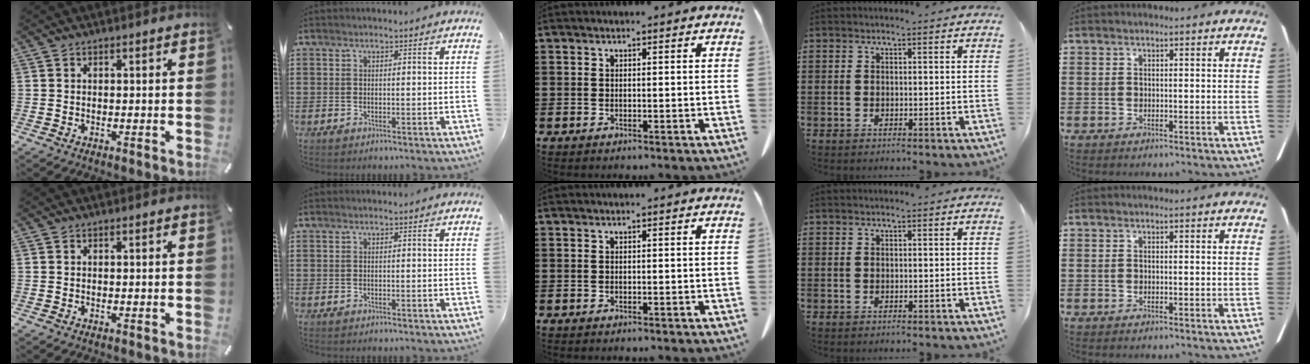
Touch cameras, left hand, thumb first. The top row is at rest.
{}